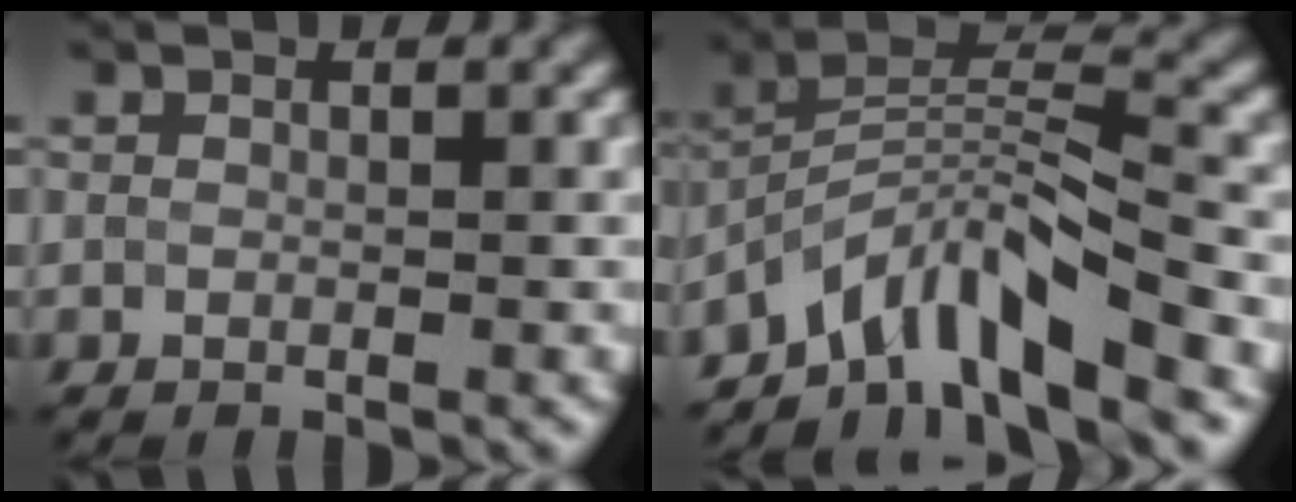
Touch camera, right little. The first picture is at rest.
{"total": 7.2, "force": [-5.3, 1.5, 4.6], "torque": [-0.065, 0.008, -0.108]}